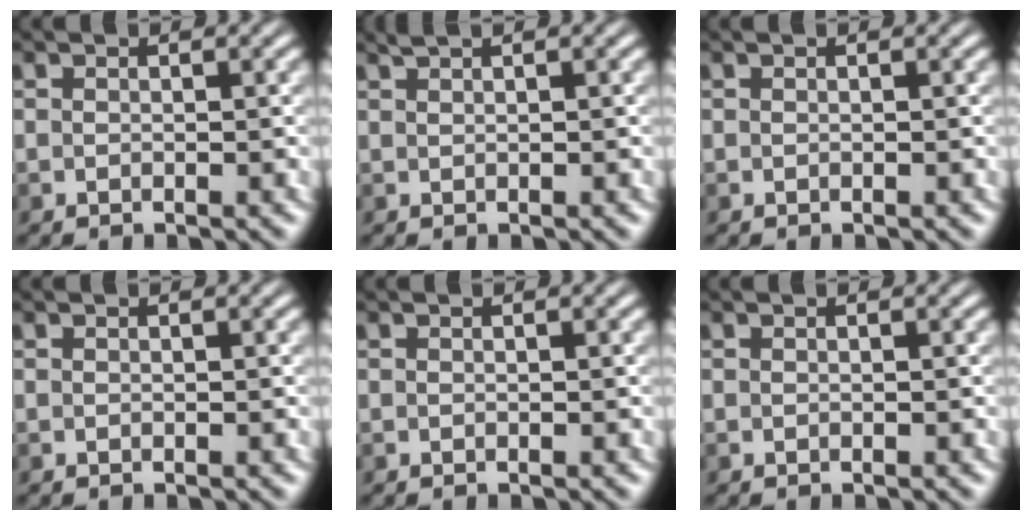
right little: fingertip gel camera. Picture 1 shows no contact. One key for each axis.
{"total": 1.1, "fx": 0.9, "fy": 0.3, "fz": 0.6, "tx": -0.009, "ty": 0.001, "tz": 0.011}
{"total": 0.0}
{"total": 0.0}
{"total": 0.0}
{"total": 0.0}